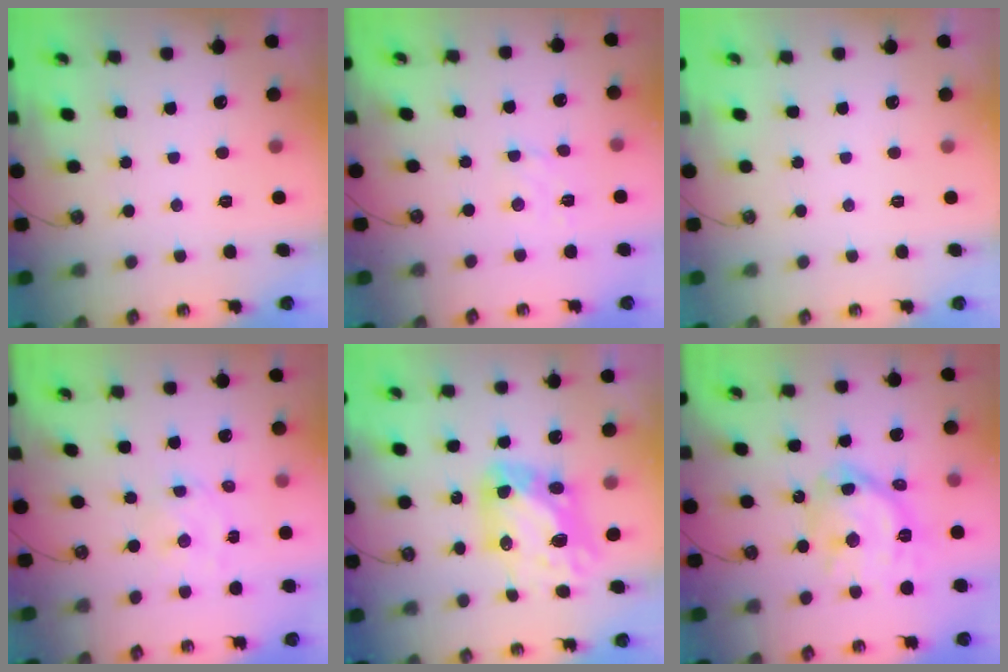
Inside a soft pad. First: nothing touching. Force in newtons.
{"total": 2.8, "press": 2.7, "slide": 0.4}
{"total": 0.0}
{"total": 2.6, "press": 2.6, "slide": 0.6}
{"total": 11.5, "press": 11.5, "slide": 0.9}
{"total": 15.8, "press": 15.7, "slide": 1.6}